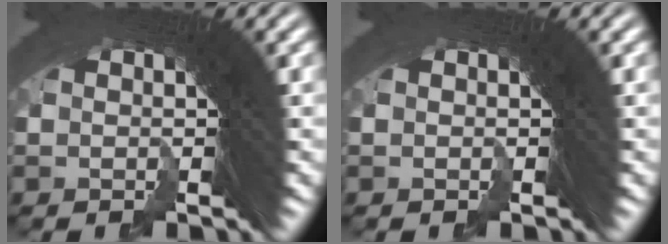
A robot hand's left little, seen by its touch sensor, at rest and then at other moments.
{"total": 0.0}